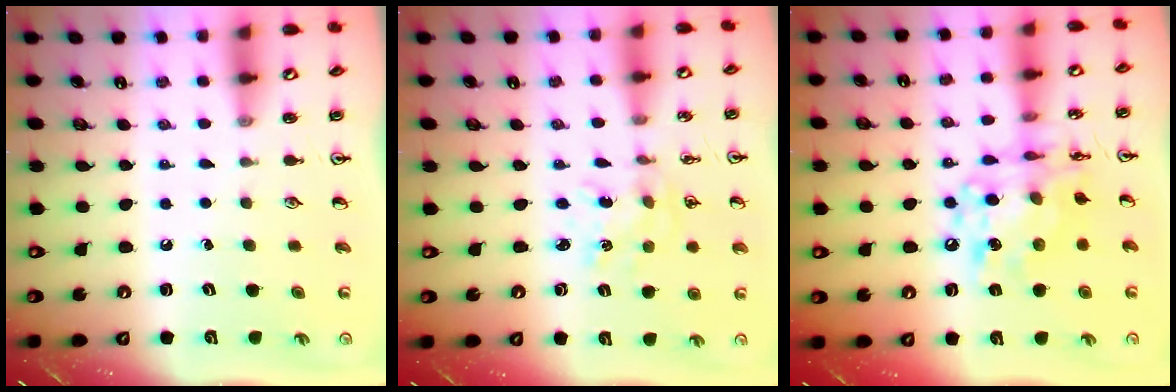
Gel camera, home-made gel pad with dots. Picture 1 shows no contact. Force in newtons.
{"total": 2.4, "press": 2.3, "slide": 0.3}
{"total": 13.8, "press": 13.7, "slide": 1.2}